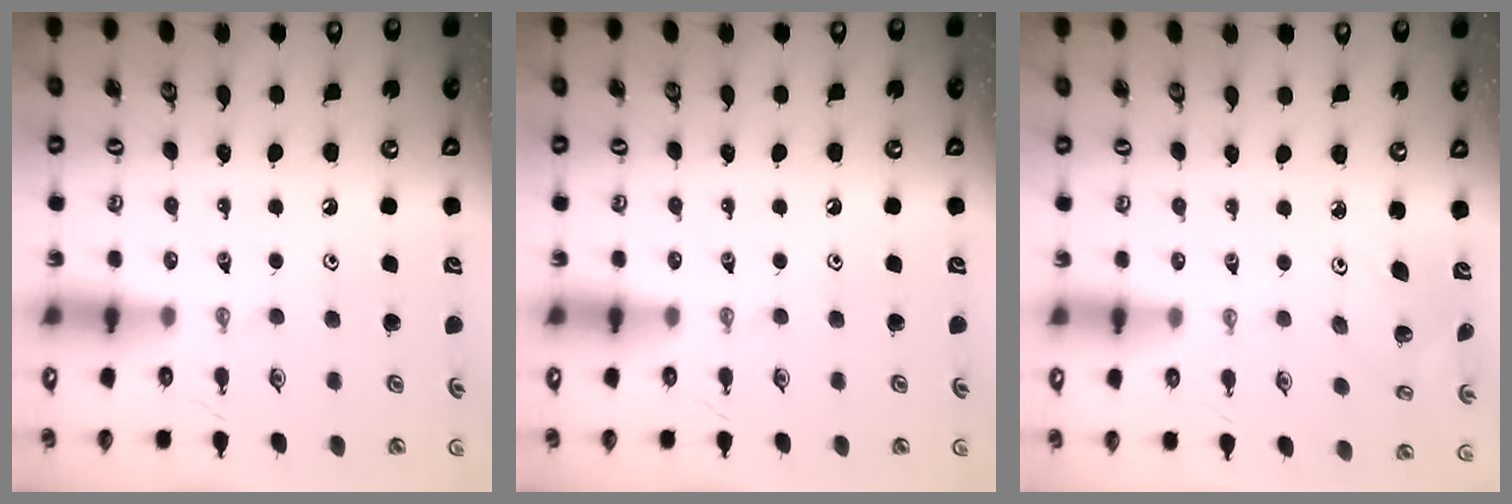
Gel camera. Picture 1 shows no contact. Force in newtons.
{"total": 0.0}
{"total": 2.7, "press": 2.7, "slide": 0.1}